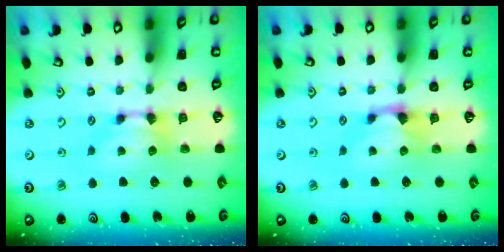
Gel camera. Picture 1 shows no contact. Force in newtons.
{"total": 0.6, "press": 0.2, "slide": 0.5}